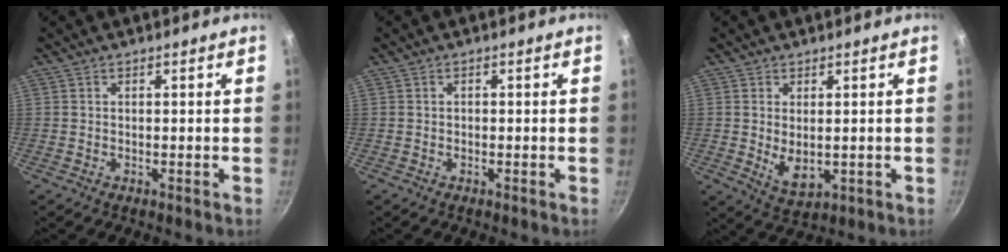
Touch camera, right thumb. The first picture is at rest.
{"total": 0.5, "force": [0.0, 0.5, 0.3], "torque": [-0.004, 0.005, -0.001]}
{"total": 5.6, "force": [-0.1, 3.1, 4.6], "torque": [-0.077, -0.017, 0.011]}